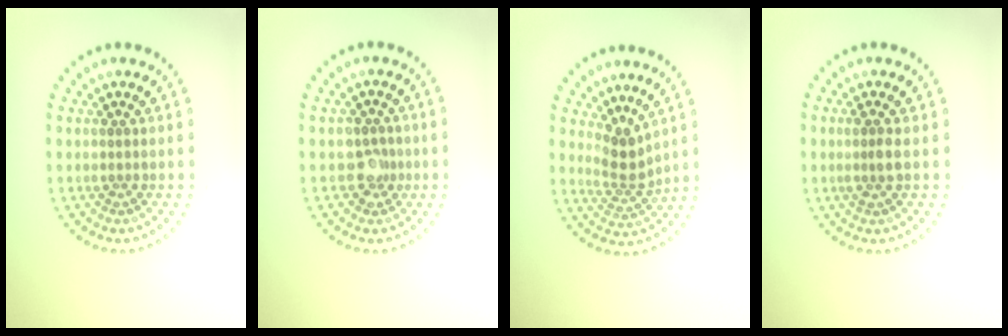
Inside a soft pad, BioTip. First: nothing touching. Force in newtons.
{"total": 1.8, "press": 1.7, "slide": 0.7}
{"total": 2.5, "press": 1.8, "slide": 1.8}
{"total": 1.5, "press": 1.3, "slide": 0.8}